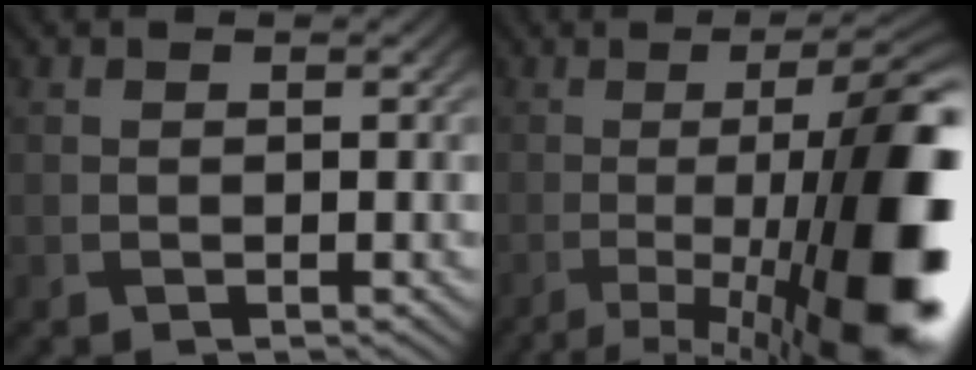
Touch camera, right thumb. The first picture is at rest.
{"total": 18.7, "force": [-5.1, 5.2, 17.2], "torque": [-0.225, -0.002, -0.069]}